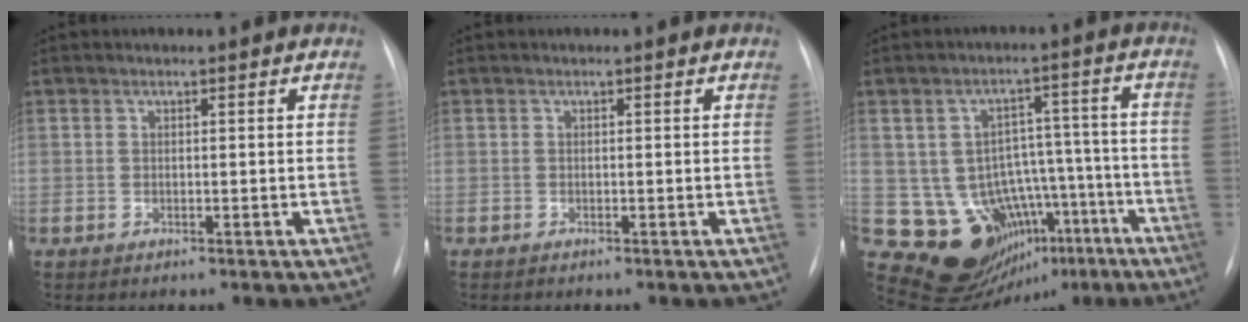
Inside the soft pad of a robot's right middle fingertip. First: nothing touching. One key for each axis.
{"total": 0.0}
{"total": 15.1, "fx": -6.9, "fy": 11.5, "fz": 6.9, "tx": -0.088, "ty": 0.054, "tz": -0.082}